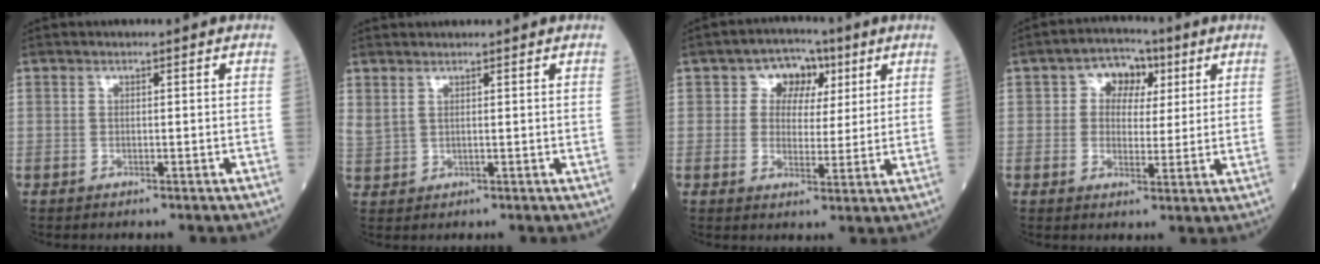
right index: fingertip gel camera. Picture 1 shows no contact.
{"total": 3.7, "force": [3.0, 1.6, 1.4], "torque": [-0.039, 0.005, 0.064]}
{"total": 6.2, "force": [2.5, 4.9, 2.8], "torque": [-0.030, 0.021, 0.038]}
{"total": 6.1, "force": [2.0, 4.6, 3.5], "torque": [-0.043, 0.022, 0.030]}